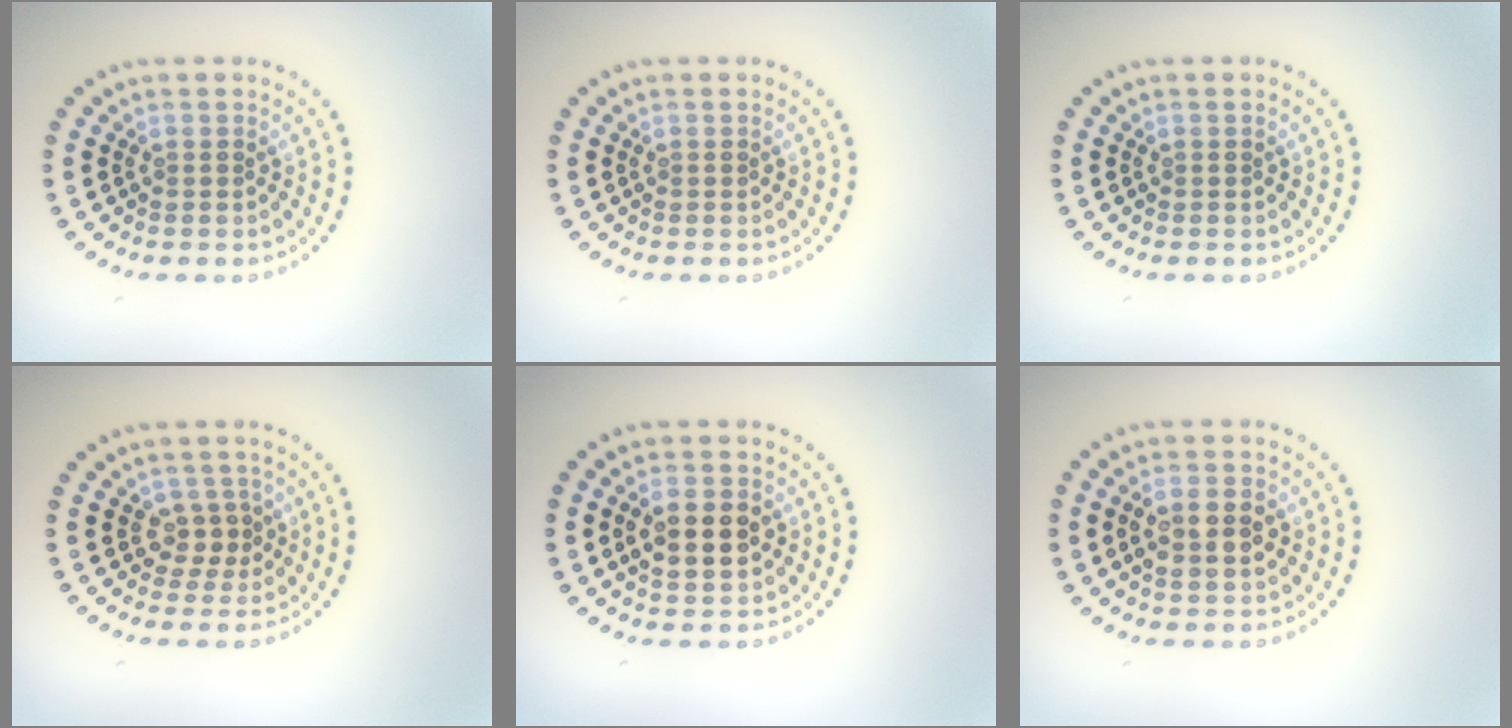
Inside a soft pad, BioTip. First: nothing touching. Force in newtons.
{"total": 0.0}
{"total": 0.0}
{"total": 1.7, "press": 1.5, "slide": 0.9}
{"total": 4.4, "press": 4.4, "slide": 0.2}
{"total": 2.9, "press": 2.9, "slide": 0.4}